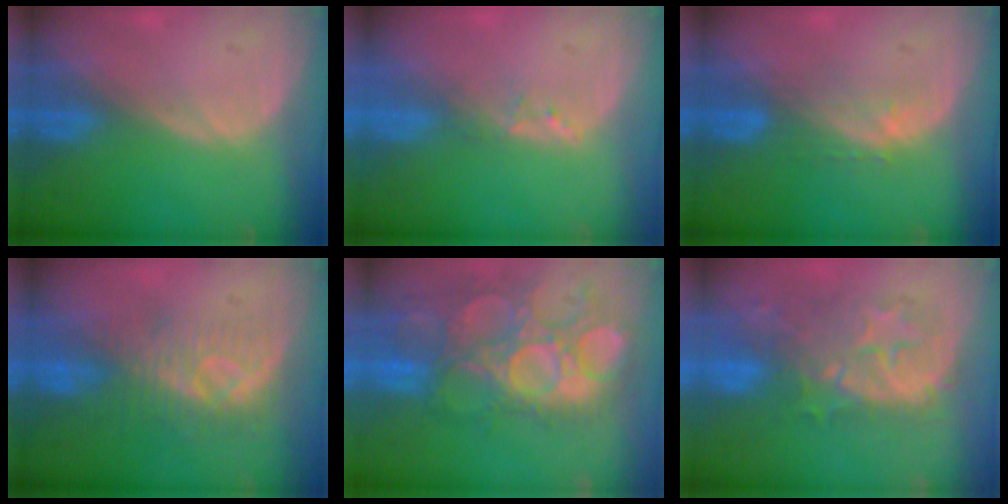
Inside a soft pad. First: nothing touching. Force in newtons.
{"total": 1.2, "press": 1.1, "slide": 0.2}
{"total": 3.4, "press": 3.4, "slide": 0.4}
{"total": 8.2, "press": 7.6, "slide": 3.1}
{"total": 13.3, "press": 12.2, "slide": 5.4}
{"total": 9.4, "press": 9.2, "slide": 1.7}